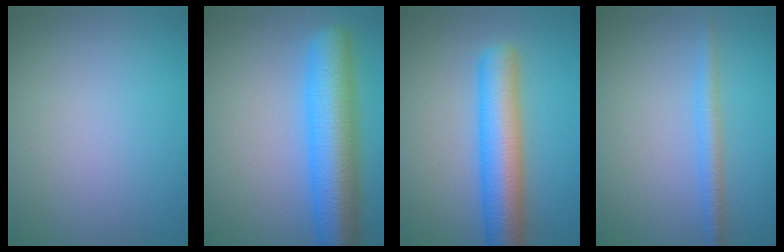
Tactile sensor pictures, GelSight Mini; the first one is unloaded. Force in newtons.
{"total": 8.3, "press": 8.3, "slide": 0.3}
{"total": 6.8, "press": 6.8, "slide": 0.2}
{"total": 1.9, "press": 1.9, "slide": 0.0}